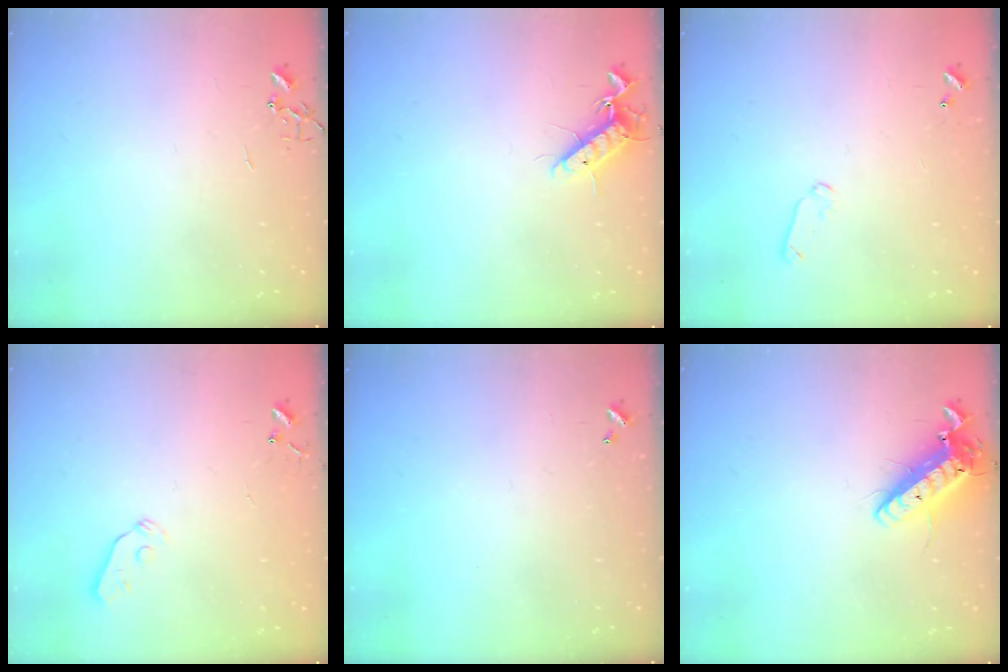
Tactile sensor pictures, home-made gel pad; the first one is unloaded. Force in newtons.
{"total": 11.0, "press": 10.9, "slide": 1.9}
{"total": 5.2, "press": 5.1, "slide": 1.0}
{"total": 3.6, "press": 3.5, "slide": 0.7}
{"total": 0.0}
{"total": 14.7, "press": 14.4, "slide": 2.9}